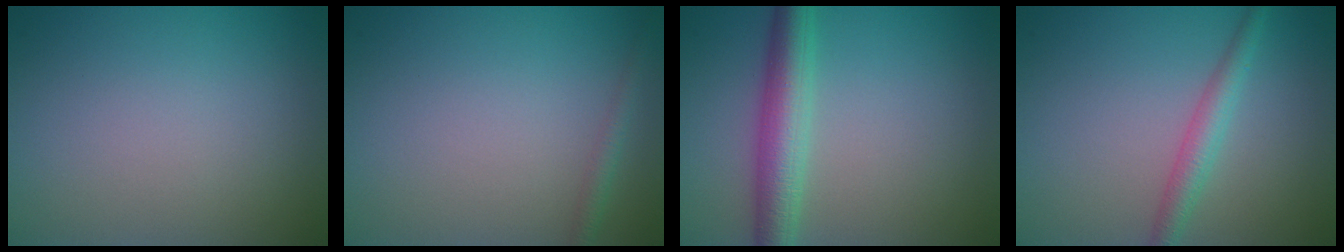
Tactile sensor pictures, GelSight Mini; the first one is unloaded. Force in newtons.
{"total": 1.1, "press": 1.1, "slide": 0.1}
{"total": 4.7, "press": 4.7, "slide": 0.1}
{"total": 2.5, "press": 2.5, "slide": 0.0}